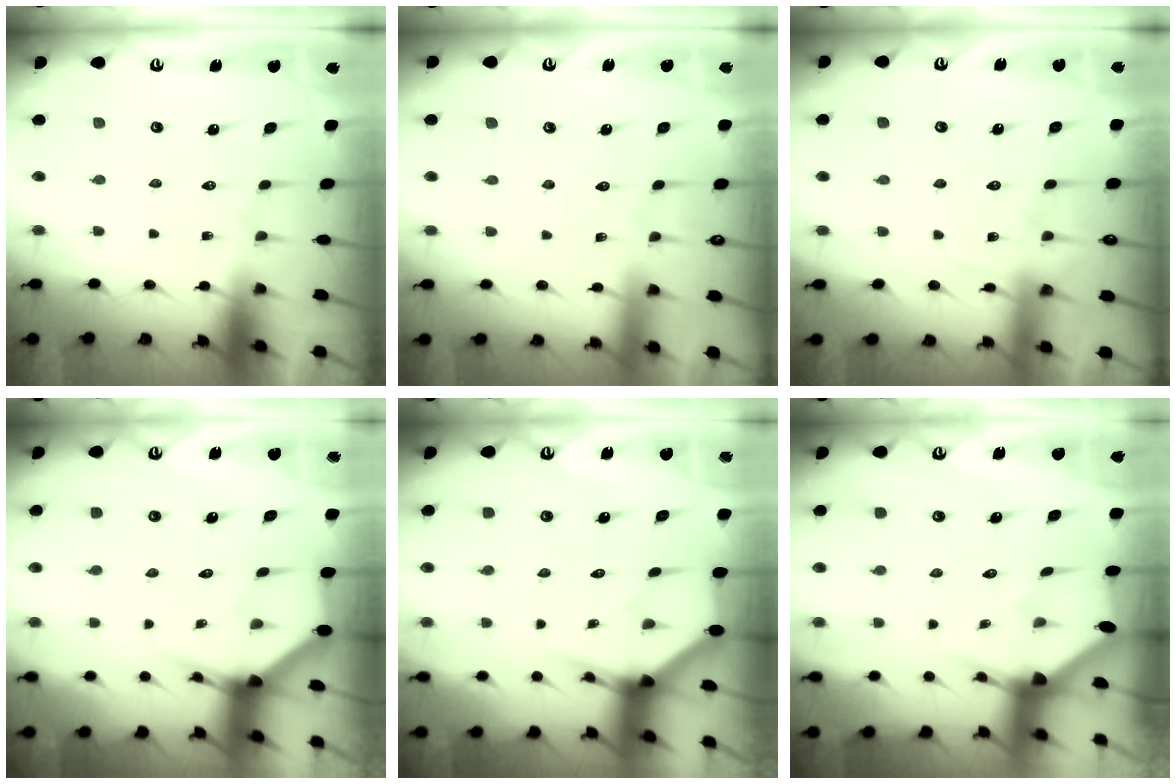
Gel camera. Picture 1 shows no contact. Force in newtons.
{"total": 3.0, "press": 3.0, "slide": 0.2}
{"total": 6.5, "press": 6.4, "slide": 0.8}
{"total": 4.0, "press": 4.0, "slide": 0.2}
{"total": 4.0, "press": 4.0, "slide": 0.2}
{"total": 2.4, "press": 2.4, "slide": 0.2}